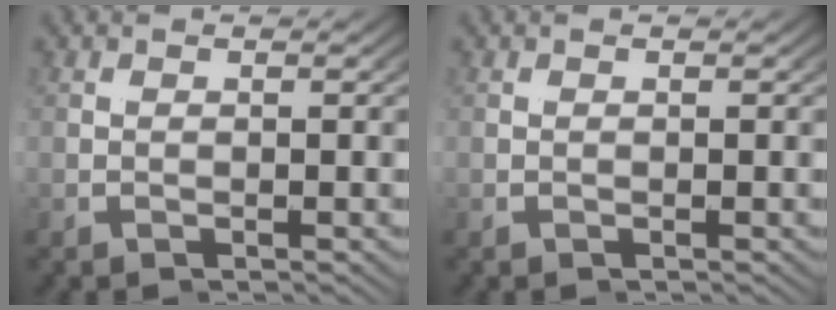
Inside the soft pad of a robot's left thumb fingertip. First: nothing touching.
{"total": 0.0}